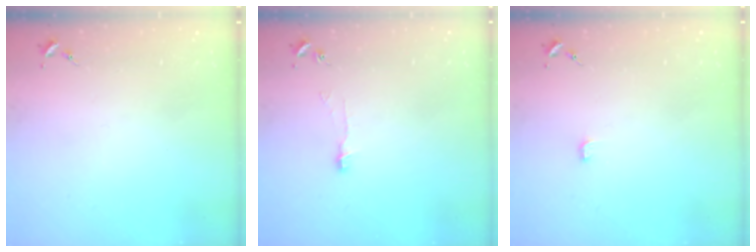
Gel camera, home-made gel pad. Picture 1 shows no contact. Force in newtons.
{"total": 4.2, "press": 4.1, "slide": 0.4}
{"total": 2.2, "press": 2.2, "slide": 0.2}